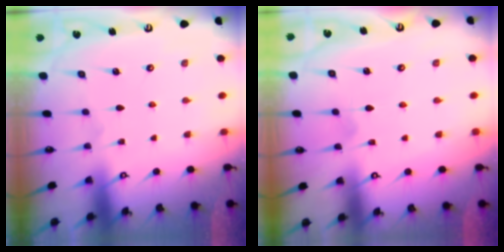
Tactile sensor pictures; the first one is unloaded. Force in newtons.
{"total": 2.5, "press": 2.5, "slide": 0.4}